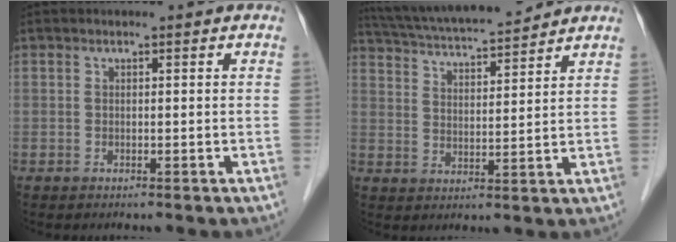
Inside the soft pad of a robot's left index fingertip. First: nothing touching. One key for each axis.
{"total": 14.2, "fx": 13.0, "fy": 1.1, "fz": 5.7, "tx": -0.109, "ty": 0.021, "tz": 0.214}